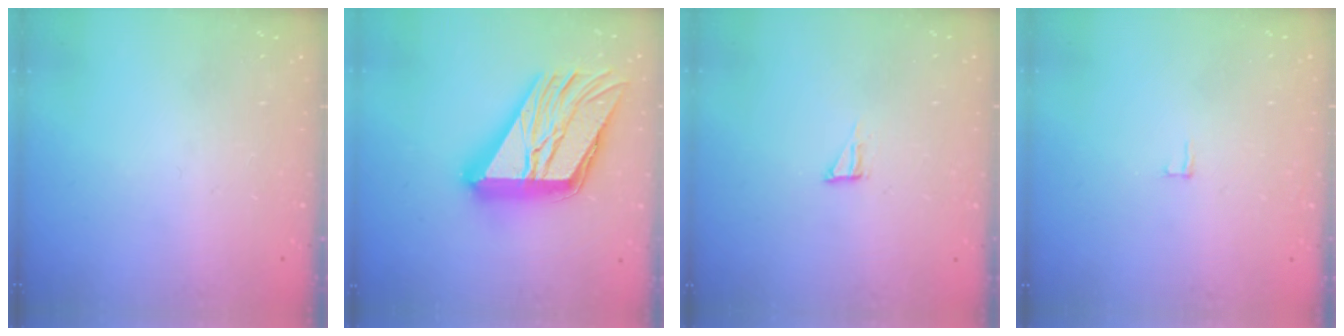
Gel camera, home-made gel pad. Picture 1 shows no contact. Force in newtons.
{"total": 28.7, "press": 28.6, "slide": 3.0}
{"total": 3.4, "press": 3.4, "slide": 0.3}
{"total": 2.0, "press": 2.0, "slide": 0.2}